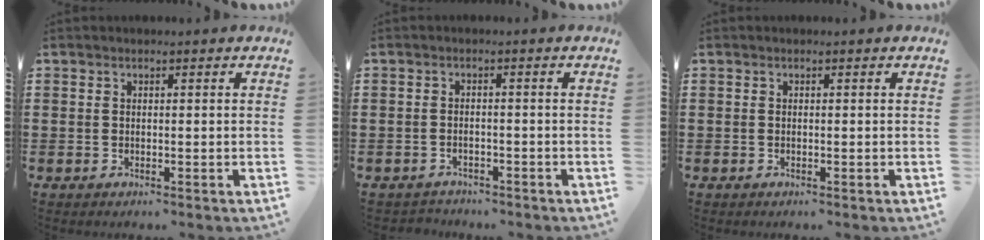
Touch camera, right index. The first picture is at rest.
{"total": 1.5, "force": [-1.4, 0.5, -0.2], "torque": [-0.003, 0.002, -0.031]}
{"total": 0.0}